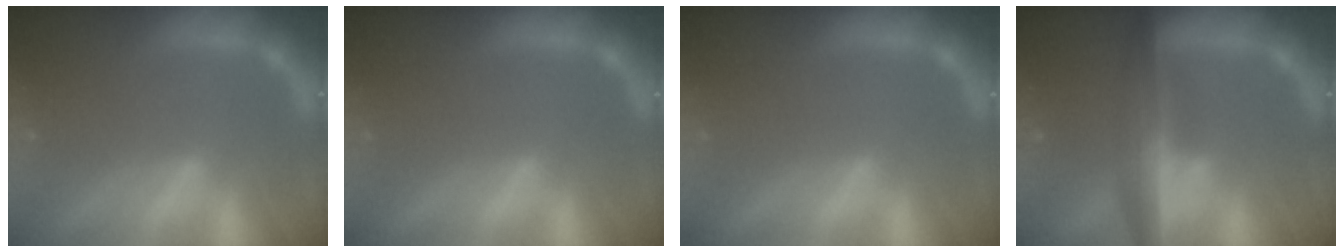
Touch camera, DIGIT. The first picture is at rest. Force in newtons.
{"total": 0.0}
{"total": 0.0}
{"total": 6.5}